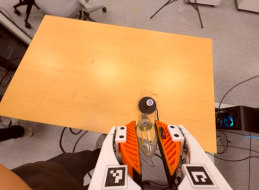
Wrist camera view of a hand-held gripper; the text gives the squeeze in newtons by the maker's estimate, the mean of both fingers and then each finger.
{"total": 10.4, "left": 9.6, "right": 11.2}